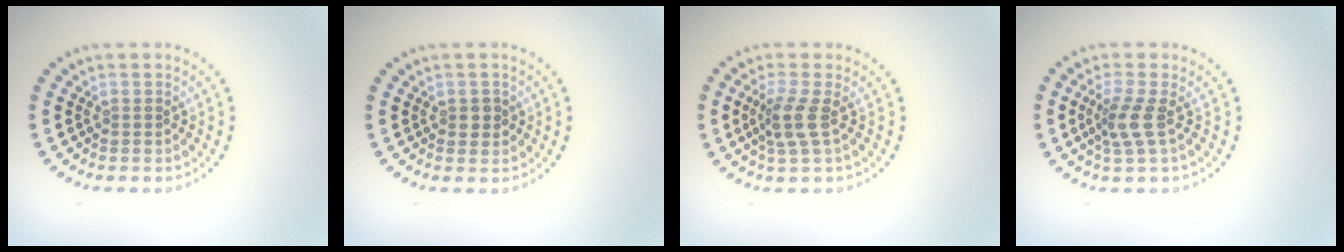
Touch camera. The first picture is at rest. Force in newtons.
{"total": 1.2, "press": 1.2, "slide": 0.2}
{"total": 2.6, "press": 2.1, "slide": 1.6}
{"total": 2.4, "press": 1.8, "slide": 1.6}